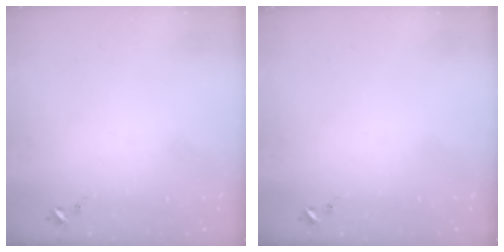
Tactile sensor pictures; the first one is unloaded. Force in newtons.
{"total": 0.0}